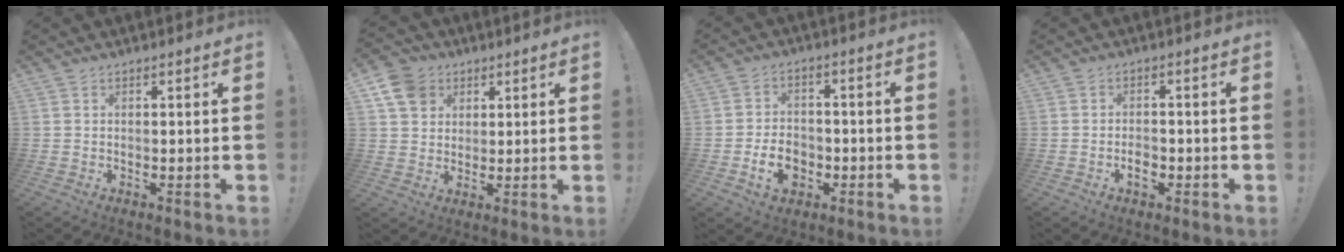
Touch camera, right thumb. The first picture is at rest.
{"total": 9.4, "force": [5.0, 7.2, 3.3], "torque": [-0.047, -0.023, 0.100]}
{"total": 9.1, "force": [-3.3, 6.6, 5.3], "torque": [-0.086, 0.010, -0.057]}
{"total": 3.1, "force": [-1.7, 1.9, 1.8], "torque": [-0.026, 0.006, -0.029]}